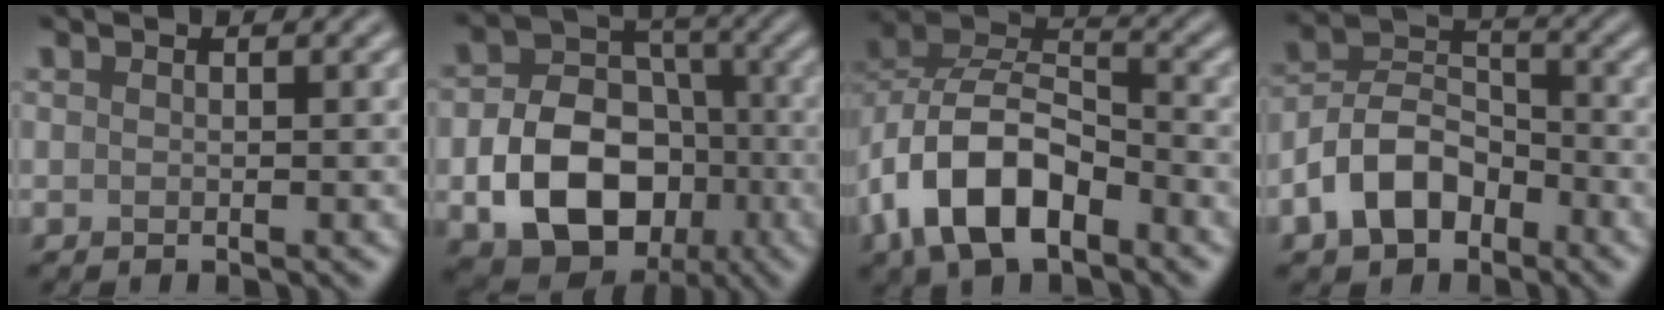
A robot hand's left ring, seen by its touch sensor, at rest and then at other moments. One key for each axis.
{"total": 10.3, "fx": -3.2, "fy": 7.5, "fz": 6.2, "tx": -0.106, "ty": -0.008, "tz": -0.057}
{"total": 9.8, "fx": -4.5, "fy": 5.4, "fz": 6.8, "tx": -0.132, "ty": 0.011, "tz": -0.093}
{"total": 6.4, "fx": -3.4, "fy": 4.1, "fz": 3.6, "tx": -0.064, "ty": 0.006, "tz": -0.075}